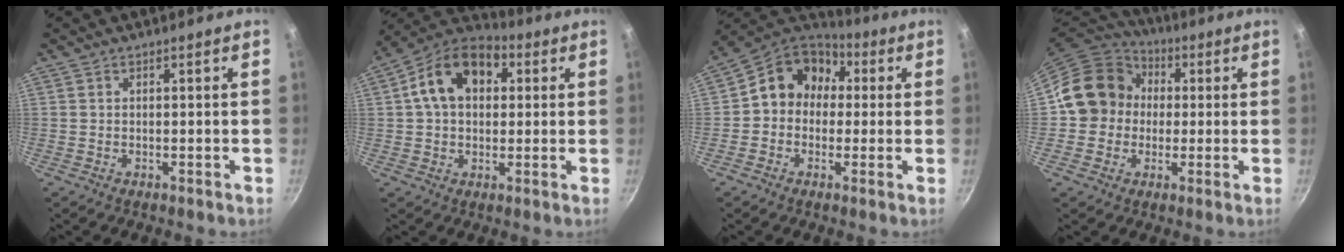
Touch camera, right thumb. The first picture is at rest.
{"total": 14.5, "force": [3.4, 10.1, 9.8], "torque": [-0.136, 0.024, 0.037]}
{"total": 12.3, "force": [1.4, 10.6, 6.1], "torque": [-0.059, 0.032, -0.004]}
{"total": 14.5, "force": [1.0, 13.0, 6.5], "torque": [-0.080, 0.035, 0.001]}